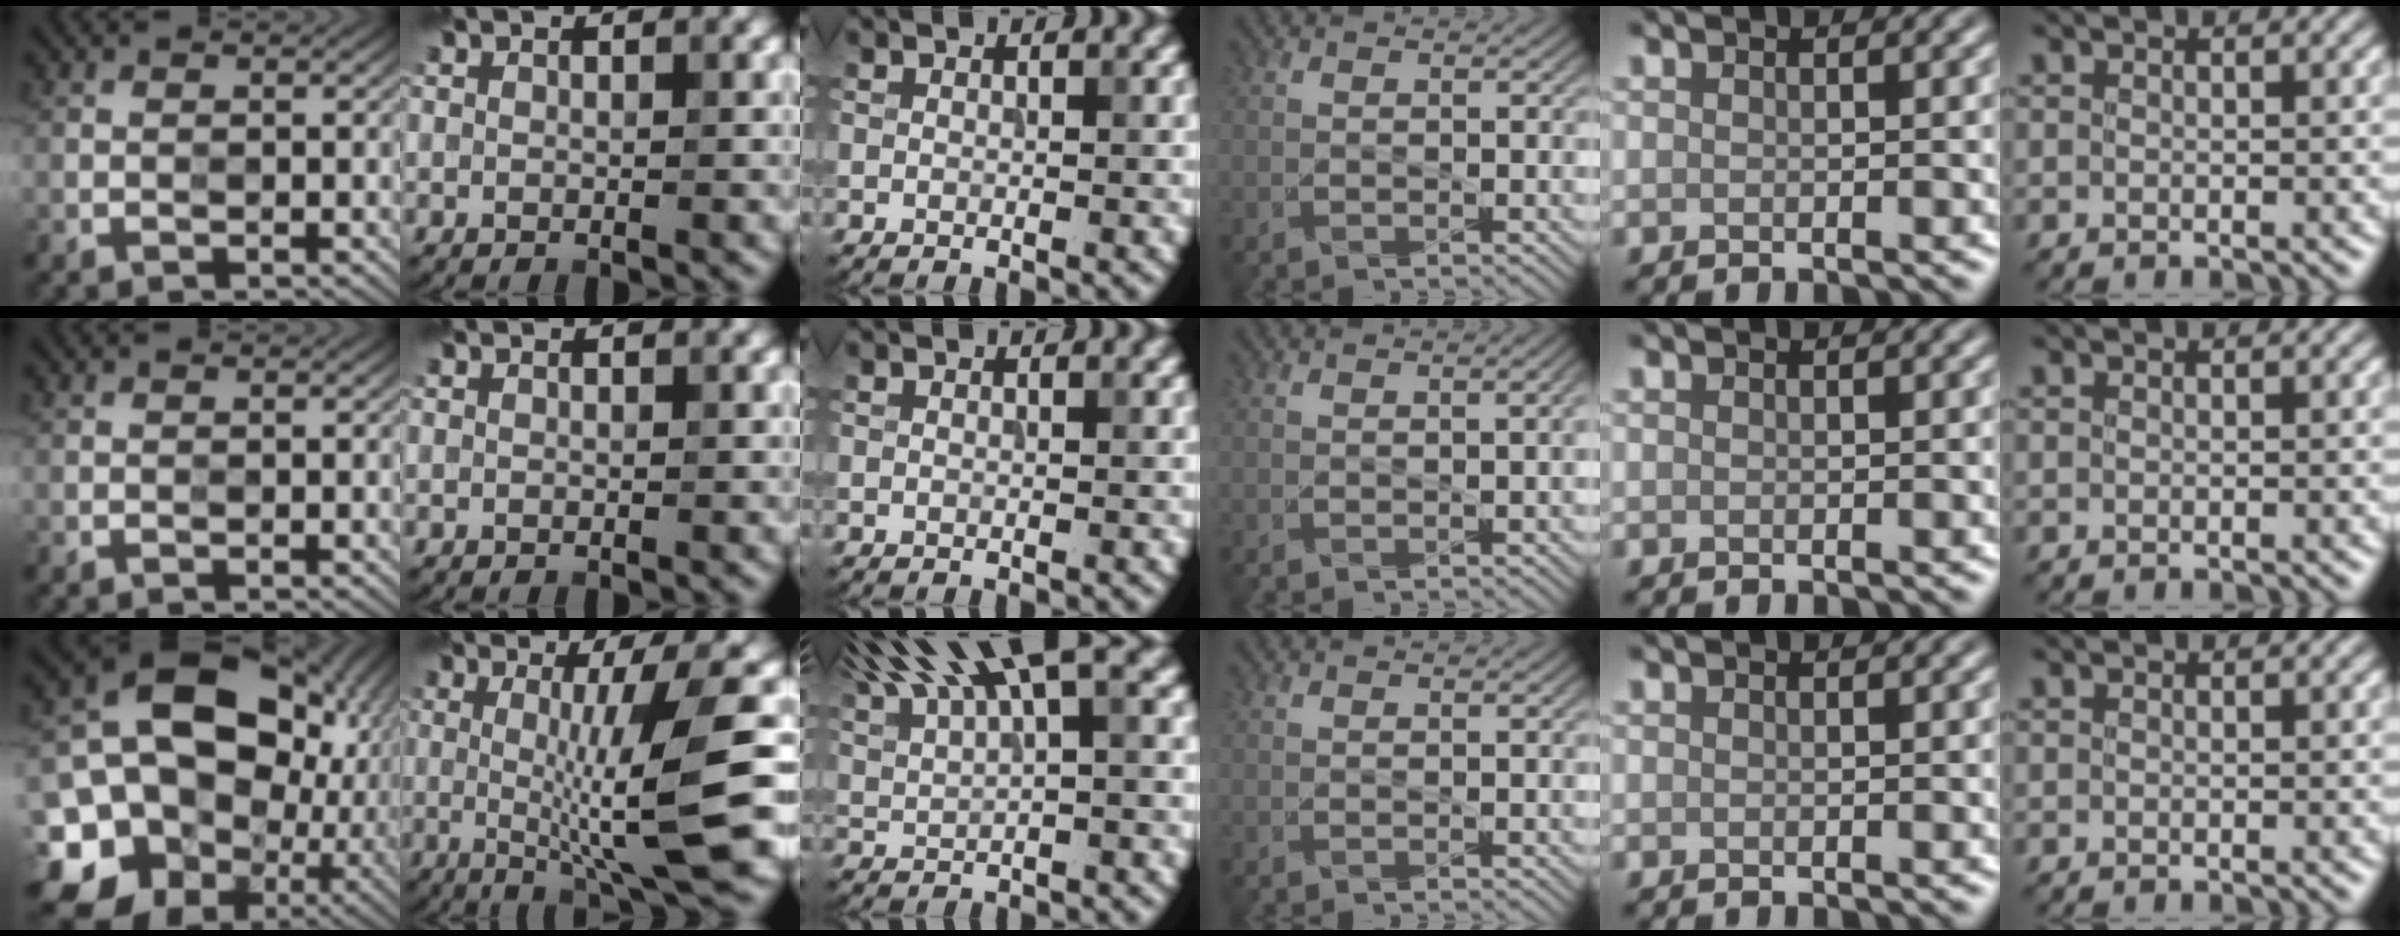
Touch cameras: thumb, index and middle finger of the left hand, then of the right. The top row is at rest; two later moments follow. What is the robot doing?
{"motion": "wipe", "object": "measuring cup"}